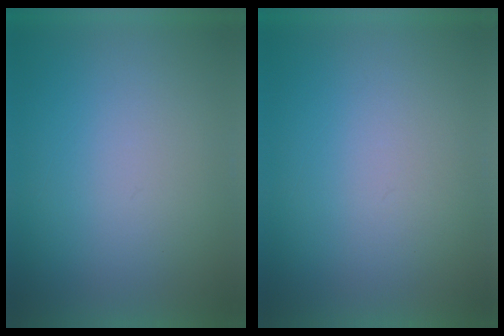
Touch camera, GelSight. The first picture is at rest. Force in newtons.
{"total": 1.0}